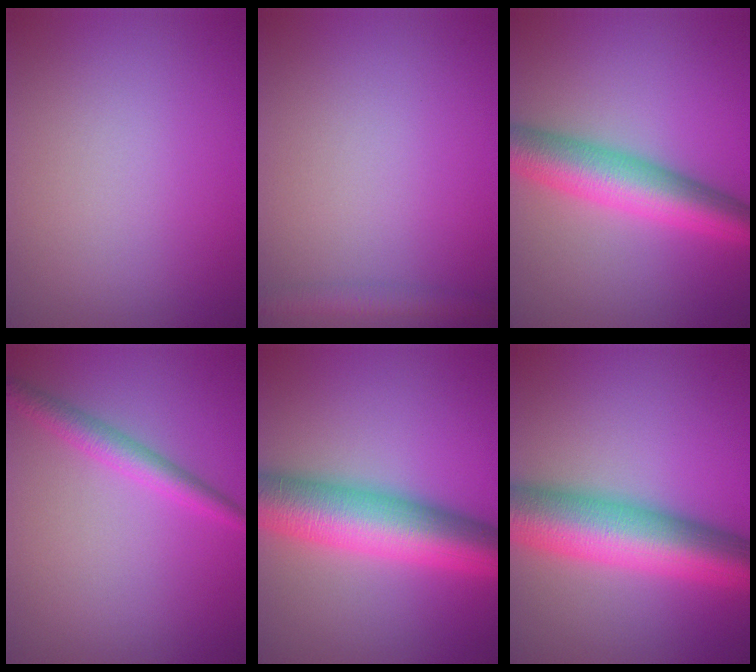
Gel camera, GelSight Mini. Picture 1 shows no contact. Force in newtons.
{"total": 2.1, "press": 2.1, "slide": 0.1}
{"total": 7.0, "press": 7.0, "slide": 0.1}
{"total": 2.5, "press": 2.5, "slide": 0.1}
{"total": 9.7, "press": 9.7, "slide": 0.2}
{"total": 10.3, "press": 10.3, "slide": 0.1}